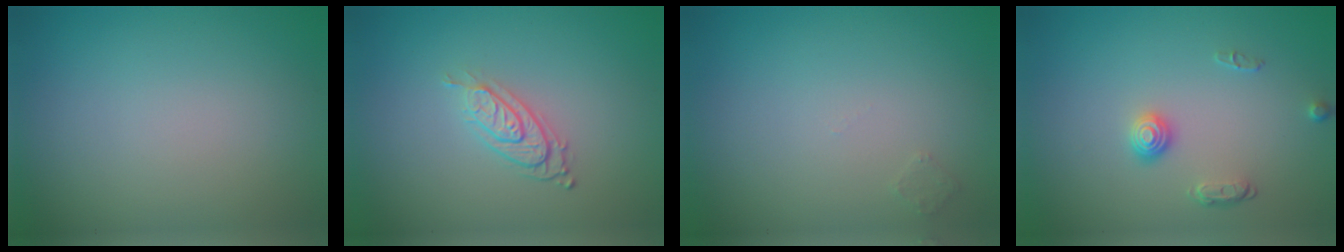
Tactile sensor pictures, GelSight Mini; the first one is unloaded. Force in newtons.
{"total": 3.0, "press": 2.0, "slide": 2.2}
{"total": 0.7, "press": 0.7, "slide": 0.0}
{"total": 1.7, "press": 1.4, "slide": 1.0}